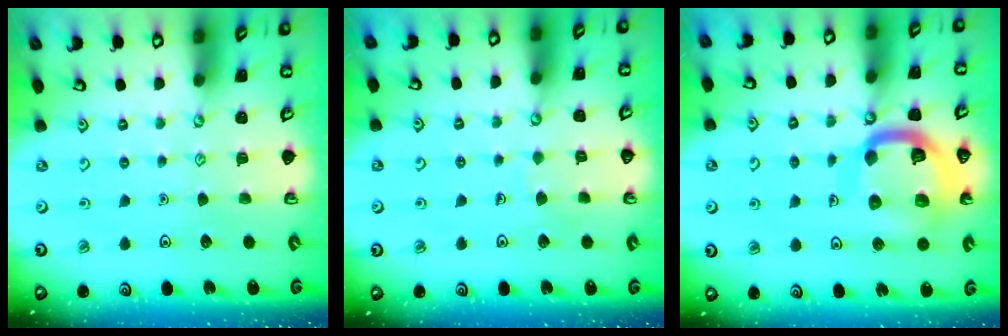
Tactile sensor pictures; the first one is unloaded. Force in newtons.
{"total": 3.6, "press": 3.6, "slide": 0.2}
{"total": 17.4, "press": 17.3, "slide": 1.9}